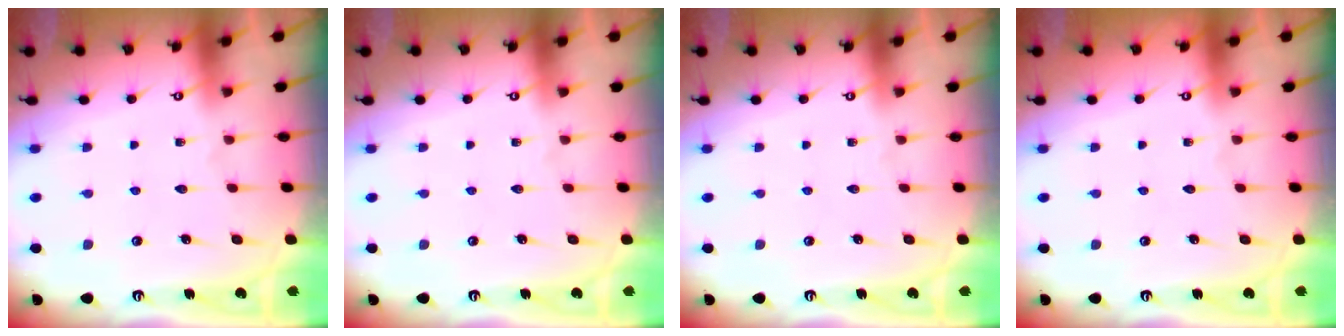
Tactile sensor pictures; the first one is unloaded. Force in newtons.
{"total": 0.0}
{"total": 0.0}
{"total": 0.0}